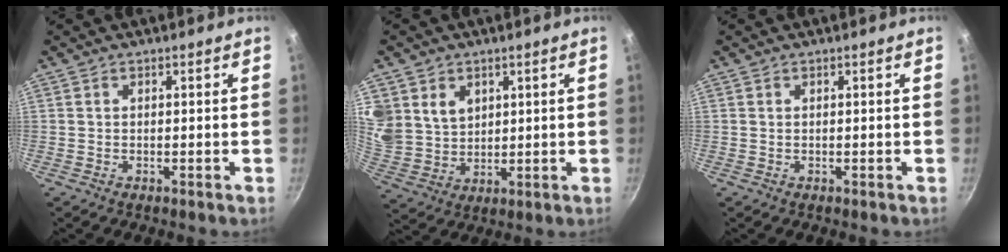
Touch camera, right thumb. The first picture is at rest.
{"total": 12.6, "force": [5.2, 10.1, 5.5], "torque": [-0.109, -0.015, 0.119]}
{"total": 0.0}